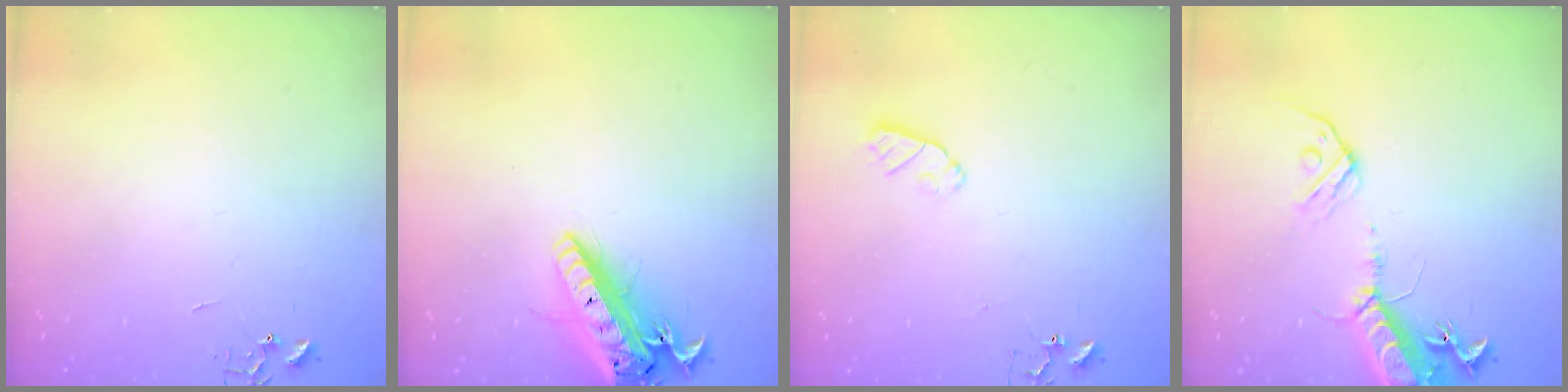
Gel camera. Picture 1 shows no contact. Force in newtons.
{"total": 19.8, "press": 19.4, "slide": 4.0}
{"total": 5.5, "press": 5.5, "slide": 0.5}
{"total": 16.9, "press": 16.5, "slide": 3.8}